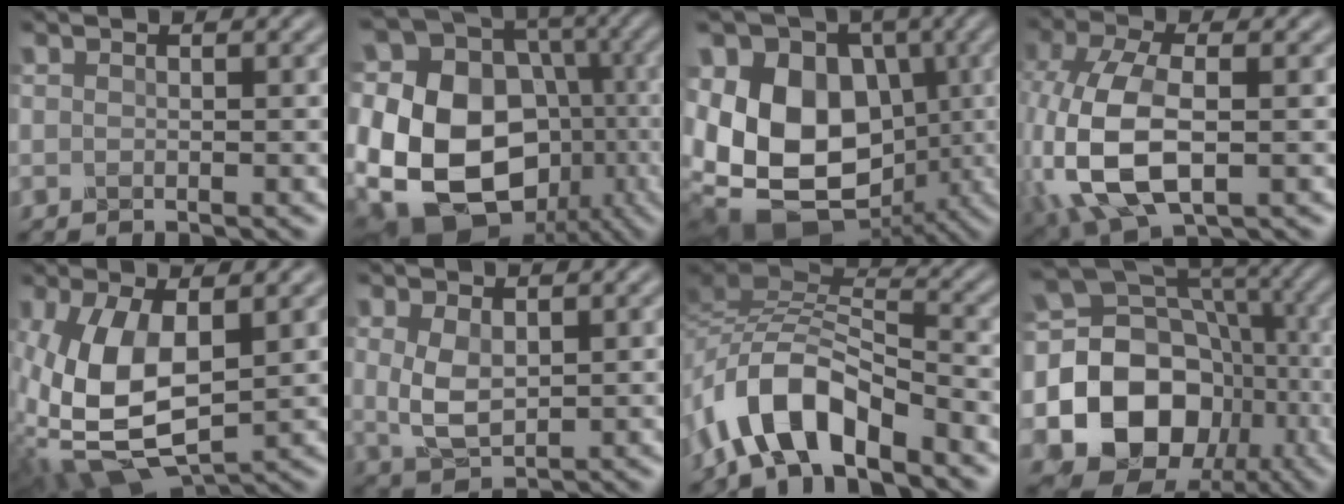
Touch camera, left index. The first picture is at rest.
{"total": 20.6, "force": [-2.6, 17.2, 11.0], "torque": [-0.232, 0.006, -0.047]}
{"total": 17.9, "force": [-1.0, 14.4, 10.6], "torque": [-0.198, 0.013, -0.031]}
{"total": 10.0, "force": [-1.2, 5.8, 8.1], "torque": [-0.213, -0.008, -0.020]}
{"total": 9.6, "force": [-0.1, 5.0, 8.2], "torque": [-0.204, -0.010, 0.005]}
{"total": 3.2, "force": [0.6, 2.0, 2.4], "torque": [-0.068, 0.004, 0.018]}
{"total": 8.7, "force": [-5.6, 3.4, 5.8], "torque": [-0.110, 0.012, -0.114]}
{"total": 18.5, "force": [-3.5, 15.6, 9.2], "torque": [-0.179, 0.000, -0.064]}